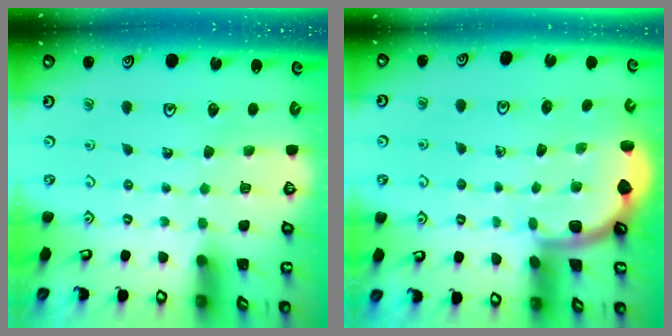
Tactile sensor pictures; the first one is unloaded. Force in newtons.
{"total": 1.7, "press": 1.7, "slide": 0.1}